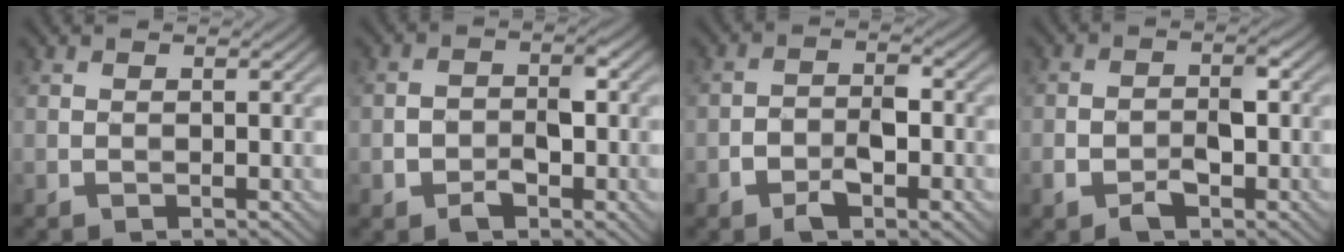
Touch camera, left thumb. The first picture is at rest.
{"total": 4.9, "force": [-1.8, 3.0, 3.5], "torque": [-0.048, -0.002, -0.031]}
{"total": 5.2, "force": [-2.5, 2.5, 3.8], "torque": [-0.060, 0.005, -0.045]}
{"total": 4.8, "force": [-1.9, 2.5, 3.6], "torque": [-0.058, 0.003, -0.033]}